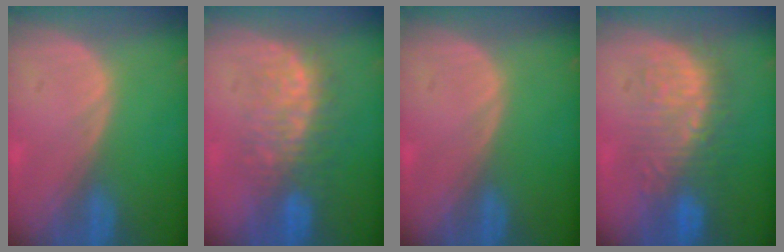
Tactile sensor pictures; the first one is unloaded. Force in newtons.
{"total": 7.8, "press": 7.7, "slide": 1.3}
{"total": 0.0}
{"total": 8.9, "press": 8.8, "slide": 1.5}